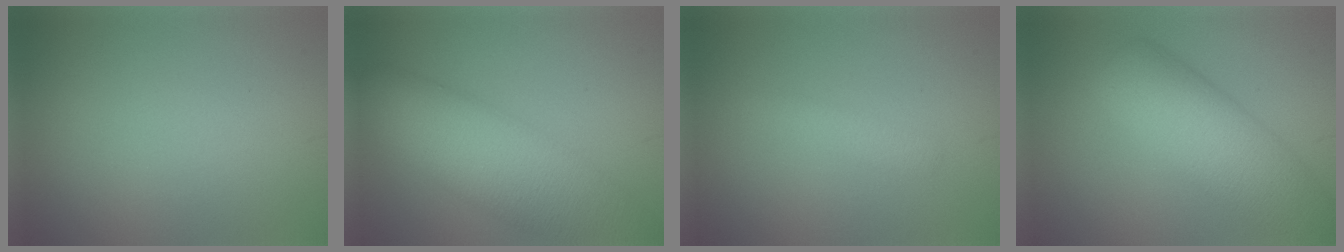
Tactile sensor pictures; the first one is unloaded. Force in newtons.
{"total": 10.5, "press": 10.5, "slide": 0.8}
{"total": 1.4, "press": 1.4, "slide": 0.1}
{"total": 8.3, "press": 8.3, "slide": 0.3}